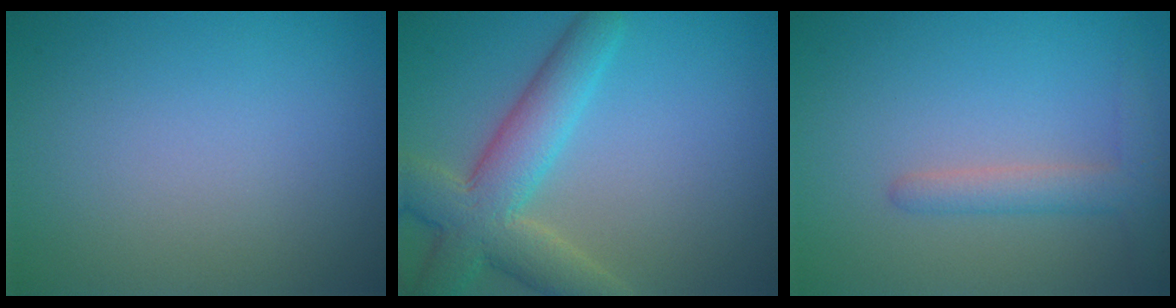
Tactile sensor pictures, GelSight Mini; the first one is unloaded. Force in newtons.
{"total": 6.5, "press": 6.5, "slide": 0.4}
{"total": 2.4, "press": 2.4, "slide": 0.3}